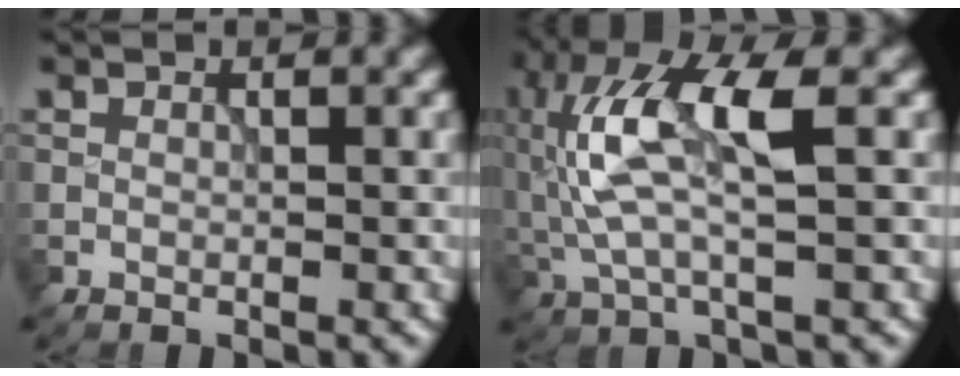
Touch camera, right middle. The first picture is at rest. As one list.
[{"total": 8.0, "force": [0.9, 2.2, 7.6], "torque": [-0.175, 0.011, 0.018]}]